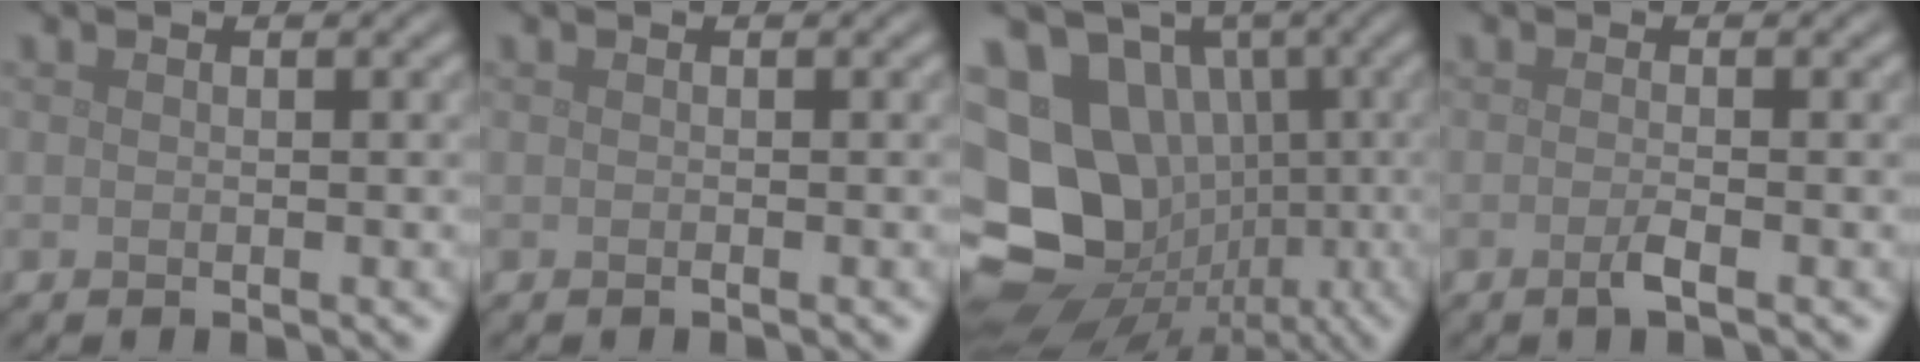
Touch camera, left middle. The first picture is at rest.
{"total": 0.0}
{"total": 19.2, "force": [-0.4, 16.5, 9.9], "torque": [-0.203, 0.017, -0.021]}
{"total": 1.5, "force": [-0.5, 0.3, 1.3], "torque": [-0.024, -0.001, -0.015]}